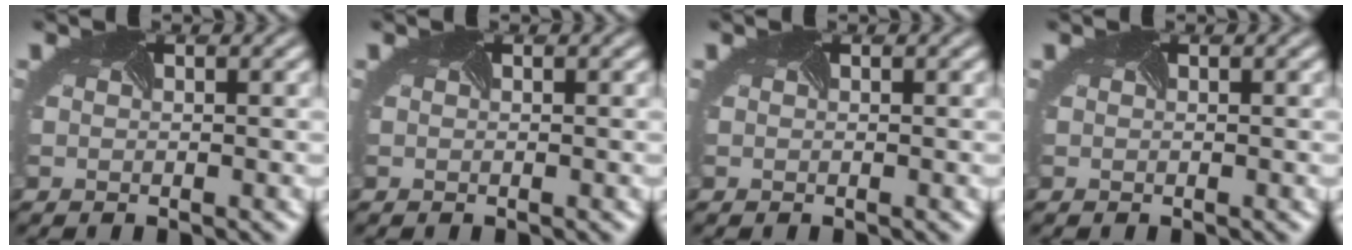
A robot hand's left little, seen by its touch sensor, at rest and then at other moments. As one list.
[{"total": 0.0}, {"total": 0.0}, {"total": 0.0}]